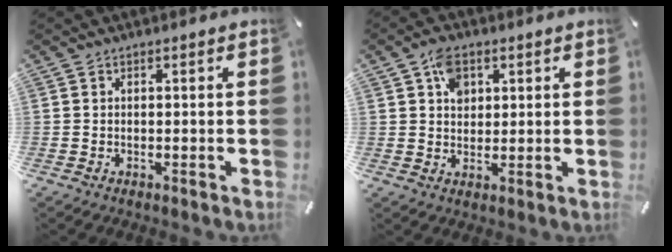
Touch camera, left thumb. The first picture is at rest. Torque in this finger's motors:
{"motor_torque": [1.11, 0.65, 0.35, -0.42, 0.15]}